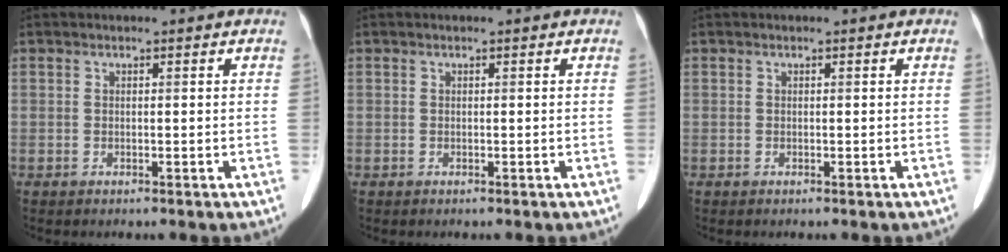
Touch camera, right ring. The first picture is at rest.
{"total": 0.0}
{"total": 0.0}